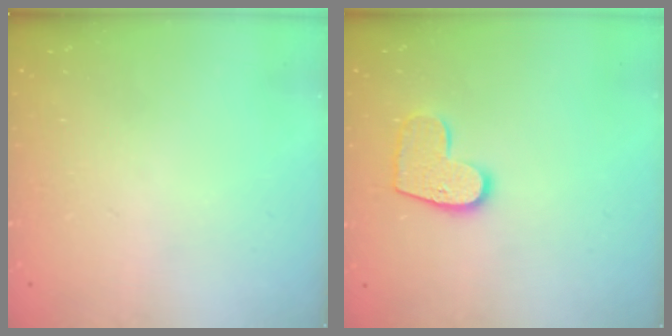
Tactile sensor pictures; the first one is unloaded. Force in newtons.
{"total": 10.3, "press": 10.3, "slide": 0.4}